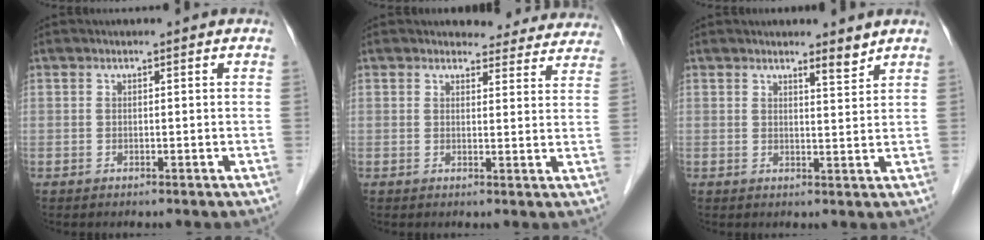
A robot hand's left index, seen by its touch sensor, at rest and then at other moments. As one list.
[{"total": 8.9, "force": [8.5, 2.9, 0.5], "torque": [0.028, -0.012, 0.072]}, {"total": 2.1, "force": [2.0, 0.1, 0.8], "torque": [-0.012, -0.008, 0.033]}]